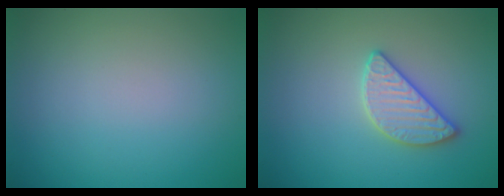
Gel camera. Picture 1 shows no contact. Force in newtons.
{"total": 2.8, "press": 2.8, "slide": 0.2}